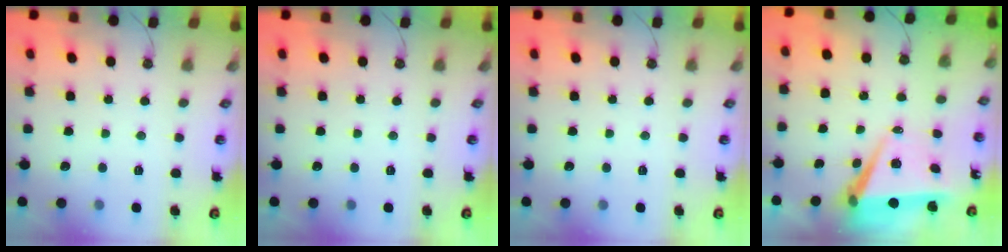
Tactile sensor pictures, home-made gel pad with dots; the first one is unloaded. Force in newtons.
{"total": 0.0}
{"total": 0.0}
{"total": 7.2, "press": 5.7, "slide": 4.4}